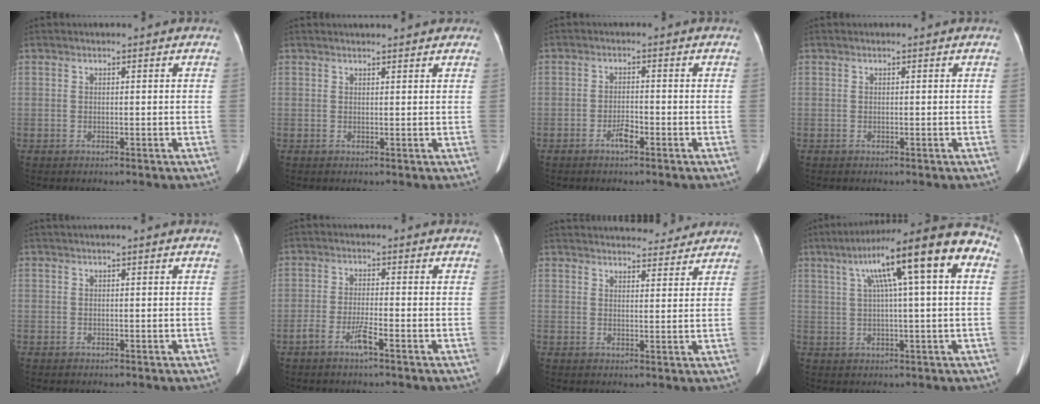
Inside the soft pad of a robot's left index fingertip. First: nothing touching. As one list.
[{"total": 5.8, "force": [5.2, 1.1, 2.2], "torque": [-0.031, 0.021, 0.056]}, {"total": 2.5, "force": [-2.2, 0.3, 1.1], "torque": [-0.022, -0.015, -0.034]}, {"total": 0.0}, {"total": 0.0}, {"total": 3.4, "force": [-2.7, -0.1, 2.1], "torque": [-0.044, -0.019, -0.049]}, {"total": 14.9, "force": [14.0, 3.6, 3.6], "torque": [-0.045, 0.026, 0.182]}, {"total": 15.8, "force": [5.3, 1.3, 14.8], "torque": [-0.225, 0.048, 0.072]}]